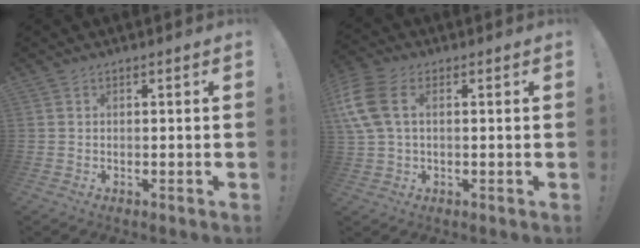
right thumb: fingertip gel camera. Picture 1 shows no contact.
{"total": 10.2, "force": [2.3, 6.4, 7.7], "torque": [-0.182, 0.008, 0.048]}